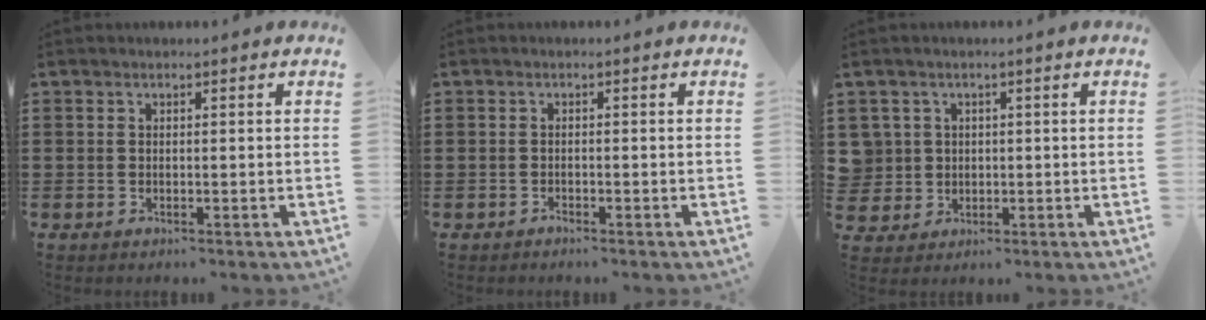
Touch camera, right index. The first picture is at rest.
{"total": 0.7, "force": [-0.7, 0.2, -0.1], "torque": [0.000, 0.002, -0.016]}
{"total": 3.5, "force": [0.3, 3.5, 0.1], "torque": [-0.027, 0.010, 0.001]}